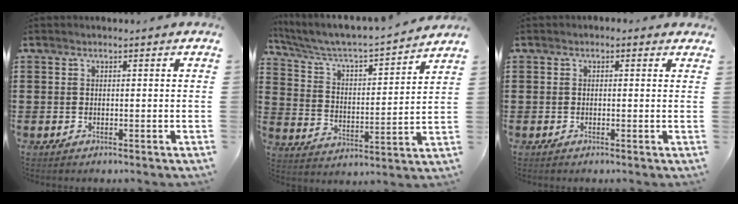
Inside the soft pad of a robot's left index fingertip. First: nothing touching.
{"total": 4.3, "force": [3.9, 0.5, 1.8], "torque": [-0.057, -0.038, 0.054]}
{"total": 0.6, "force": [0.0, 0.6, 0.3], "torque": [-0.008, 0.006, -0.001]}